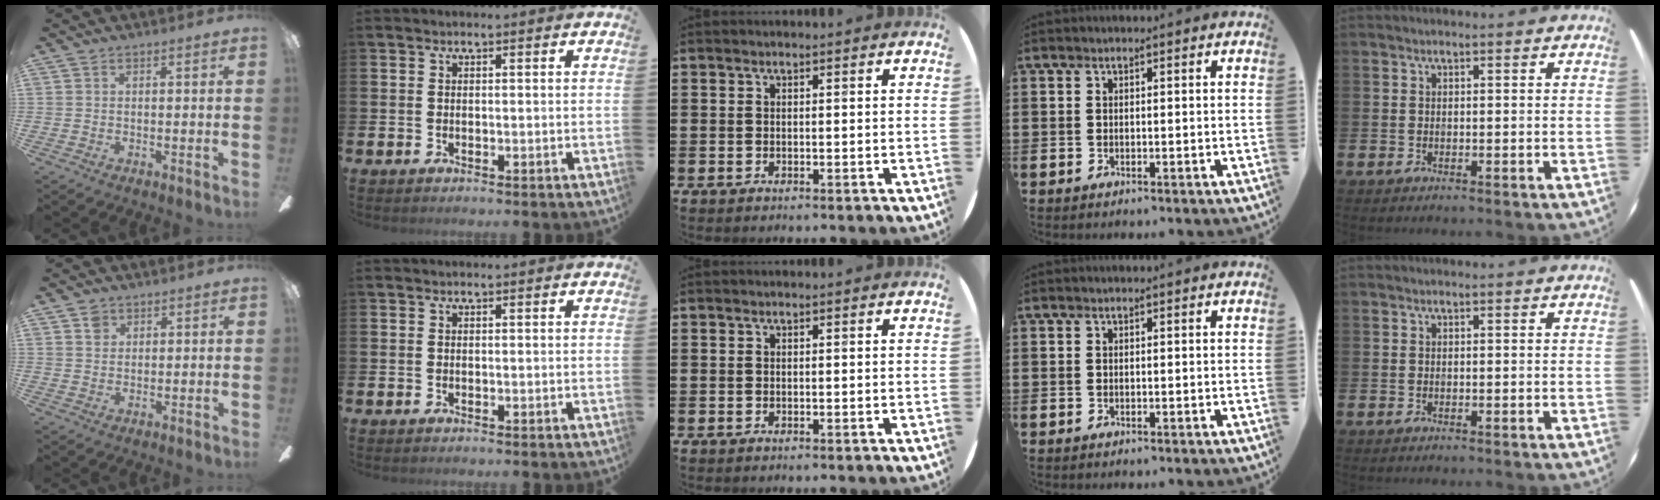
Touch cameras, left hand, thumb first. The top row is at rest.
{"thumb": {"total": 2.8, "force": [1.7, 2.1, 0.6], "torque": [0.000, -0.003, 0.028]}}